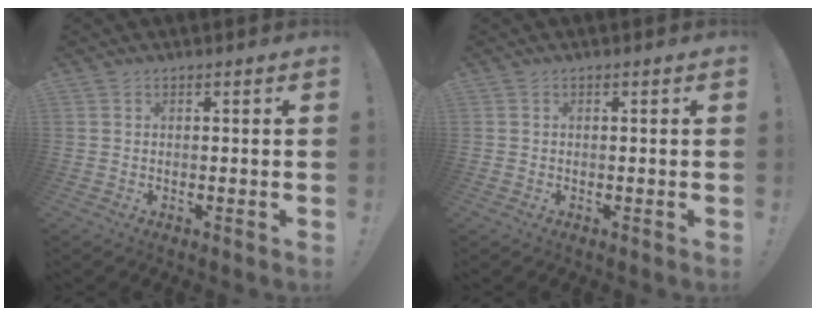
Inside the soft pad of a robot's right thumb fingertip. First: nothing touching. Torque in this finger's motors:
{"motor_torque": [-0.06, -0.11, -0.04, -0.01, 0.08]}